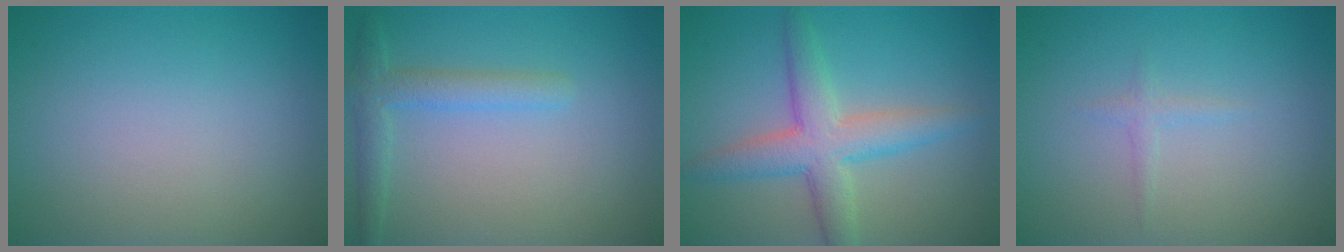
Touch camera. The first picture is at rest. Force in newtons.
{"total": 2.6, "press": 2.6, "slide": 0.2}
{"total": 5.0, "press": 5.0, "slide": 0.1}
{"total": 0.8, "press": 0.8, "slide": 0.1}